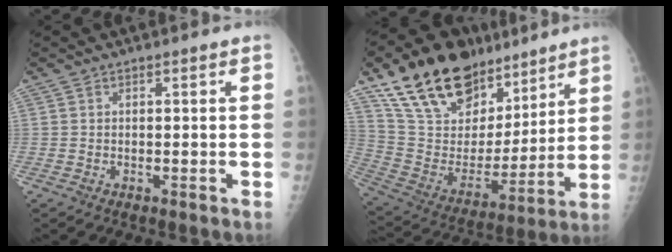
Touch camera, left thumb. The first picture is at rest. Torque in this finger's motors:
{"motor_torque": [1.27, 1.13, 1.37, -1.40, 0.15]}